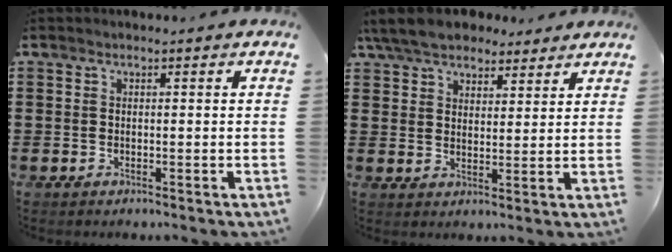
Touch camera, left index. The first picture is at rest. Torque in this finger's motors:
{"motor_torque": [2.14, 0.00, 0.87, 0.21]}